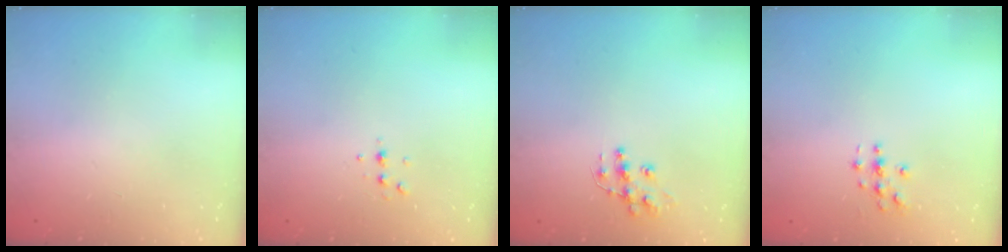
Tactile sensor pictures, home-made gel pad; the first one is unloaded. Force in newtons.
{"total": 4.0, "press": 3.9, "slide": 0.9}
{"total": 9.8, "press": 9.7, "slide": 0.5}
{"total": 2.8, "press": 2.8, "slide": 0.3}